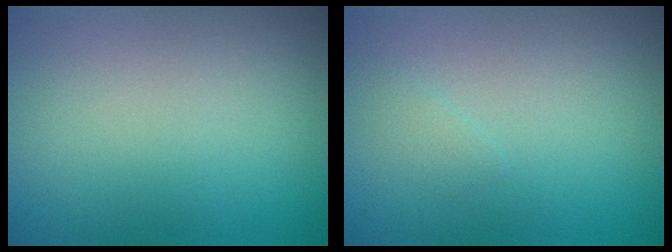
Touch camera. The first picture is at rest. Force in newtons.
{"total": 0.7, "press": 0.7, "slide": 0.1}